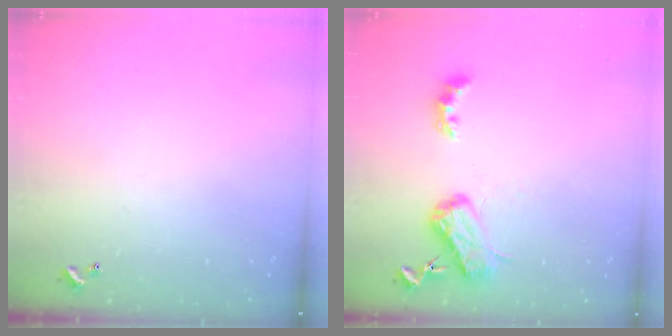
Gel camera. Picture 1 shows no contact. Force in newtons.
{"total": 5.3, "press": 5.2, "slide": 0.8}